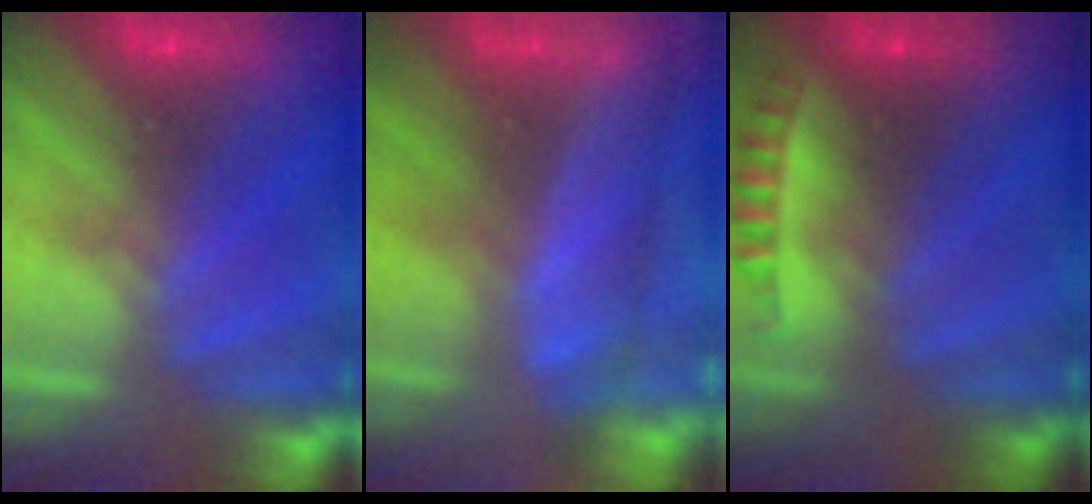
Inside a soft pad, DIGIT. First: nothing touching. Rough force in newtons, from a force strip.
{"total": 4.2}
{"total": 2.4}